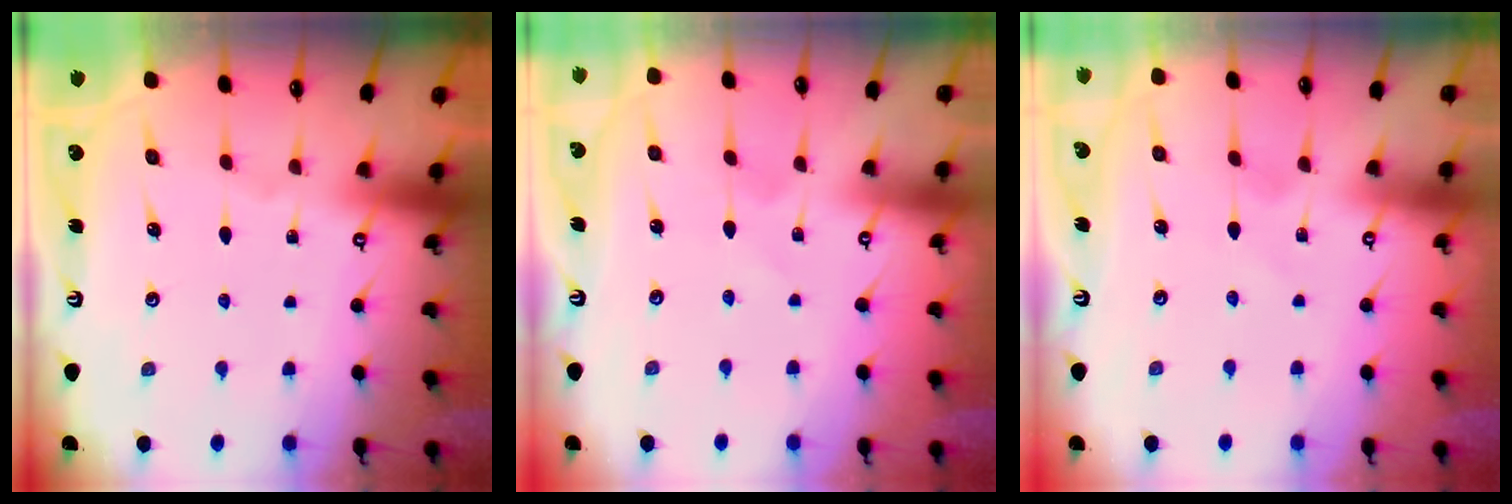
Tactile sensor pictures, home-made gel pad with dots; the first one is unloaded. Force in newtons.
{"total": 2.3, "press": 2.3, "slide": 0.2}
{"total": 1.4, "press": 1.4, "slide": 0.2}